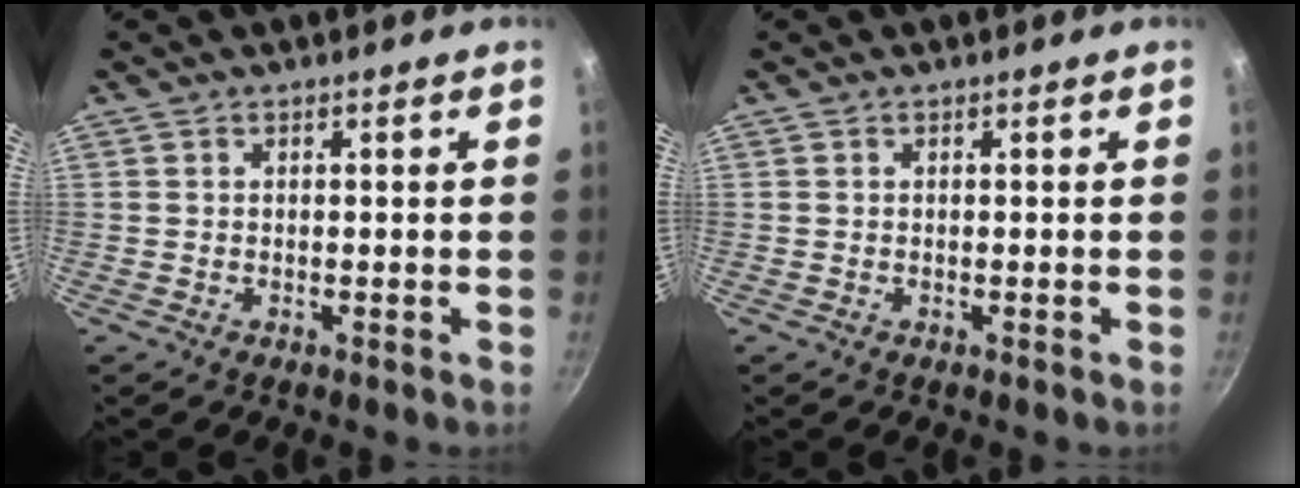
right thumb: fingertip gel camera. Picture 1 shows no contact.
{"total": 0.0}